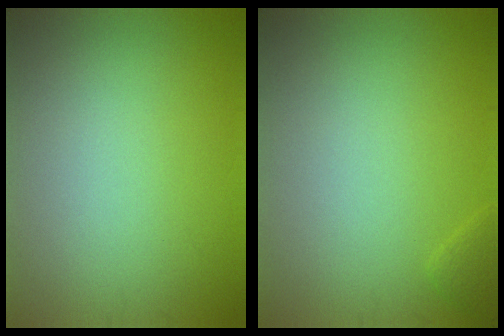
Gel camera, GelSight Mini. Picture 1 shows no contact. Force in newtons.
{"total": 0.7, "press": 0.7, "slide": 0.1}